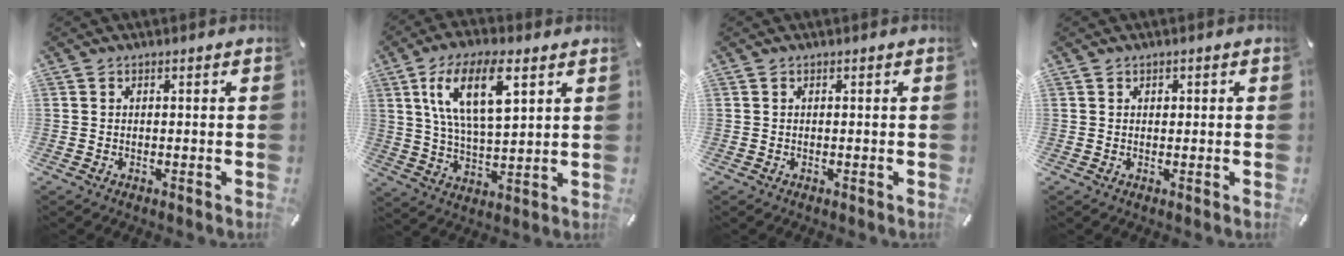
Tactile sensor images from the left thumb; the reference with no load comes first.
{"total": 15.1, "force": [6.9, 6.3, 11.9], "torque": [-0.229, -0.006, 0.115]}
{"total": 0.0}
{"total": 0.8, "force": [0.2, 0.7, 0.3], "torque": [-0.007, 0.003, 0.003]}